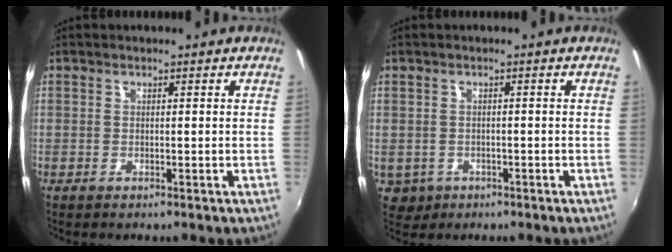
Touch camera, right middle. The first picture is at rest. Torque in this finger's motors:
{"motor_torque": [0.23, -0.40, 0.00, 0.00]}